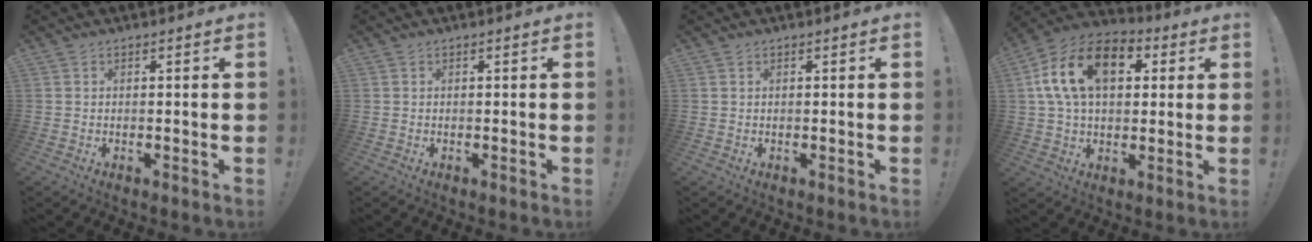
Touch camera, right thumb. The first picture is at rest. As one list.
[{"total": 0.0}, {"total": 0.0}, {"total": 18.5, "force": [5.6, 11.7, 13.2], "torque": [-0.242, -0.002, 0.097]}]